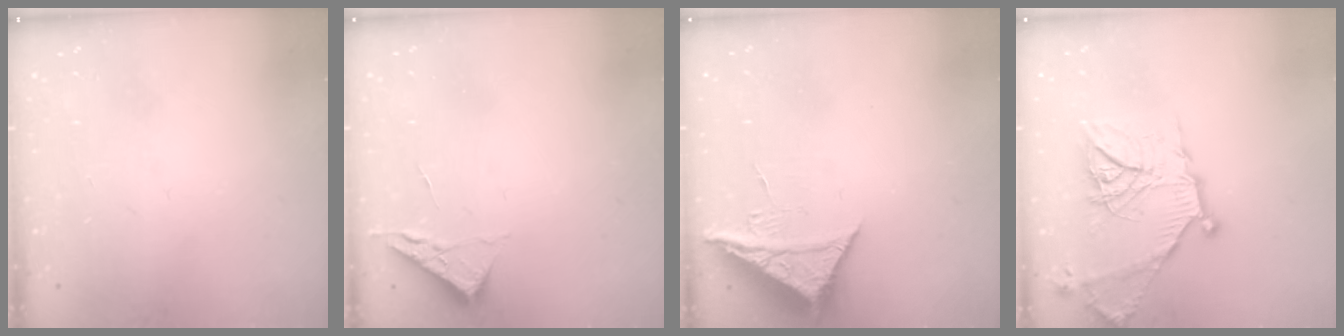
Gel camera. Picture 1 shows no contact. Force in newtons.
{"total": 3.5, "press": 3.4, "slide": 0.5}
{"total": 7.7, "press": 7.7, "slide": 0.4}
{"total": 17.4, "press": 17.4, "slide": 0.5}